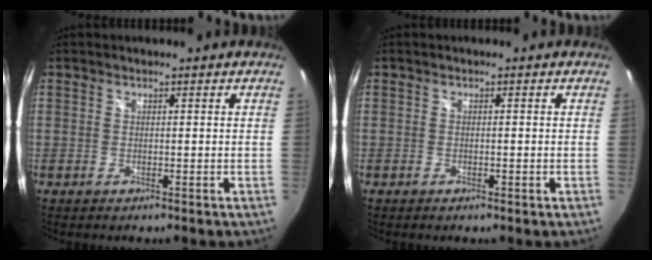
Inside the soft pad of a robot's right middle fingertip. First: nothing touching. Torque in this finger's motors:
{"motor_torque": [-0.23, 0.17, -0.01, 0.00]}